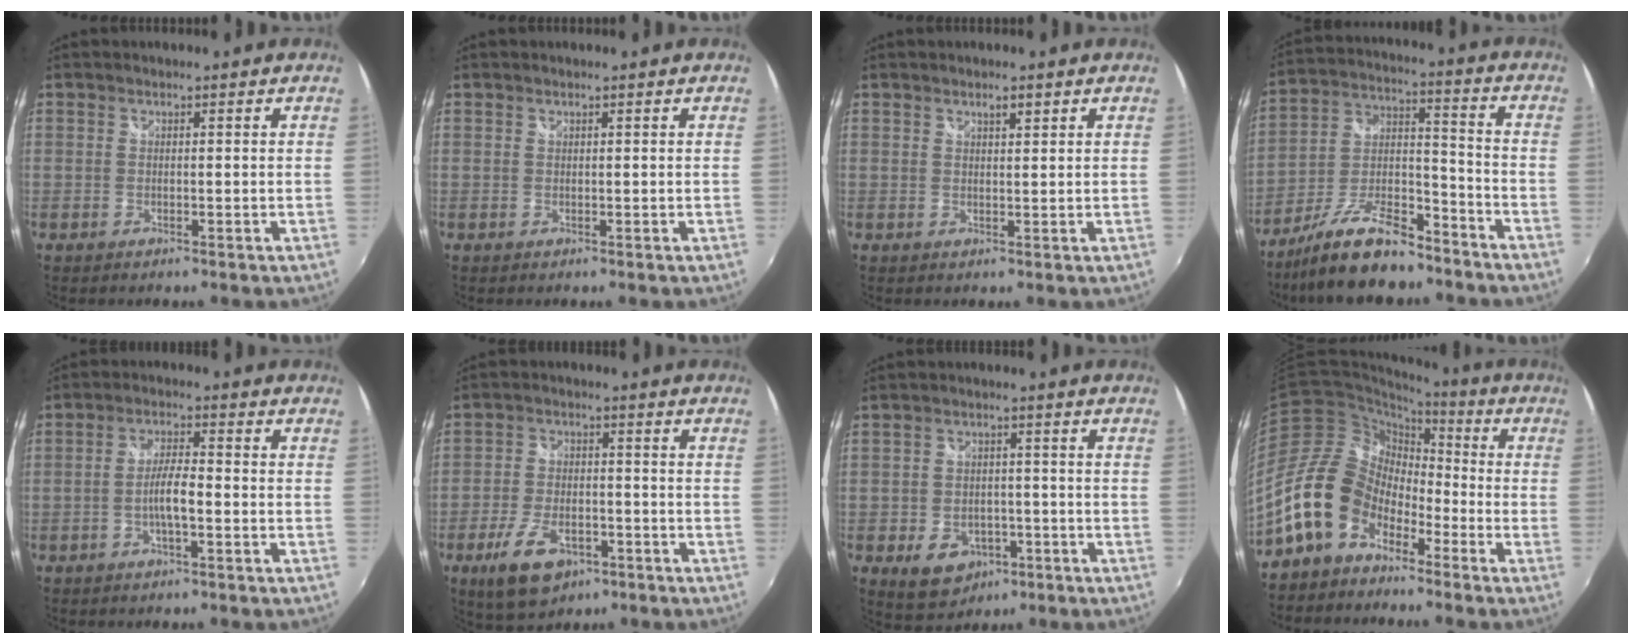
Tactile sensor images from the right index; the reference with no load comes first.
{"total": 0.0}
{"total": 1.6, "force": [1.1, 0.4, 1.1], "torque": [-0.016, 0.004, 0.019]}
{"total": 17.0, "force": [-12.7, 5.6, 9.9], "torque": [-0.200, -0.003, -0.219]}
{"total": 4.6, "force": [-1.7, 0.7, 4.3], "torque": [-0.084, 0.005, -0.030]}
{"total": 10.9, "force": [-5.9, 5.8, 7.2], "torque": [-0.160, -0.012, -0.098]}
{"total": 9.2, "force": [-4.2, 7.0, 4.3], "torque": [-0.106, 0.000, -0.049]}
{"total": 14.7, "force": [-8.7, 9.7, 6.7], "torque": [-0.134, 0.023, -0.170]}